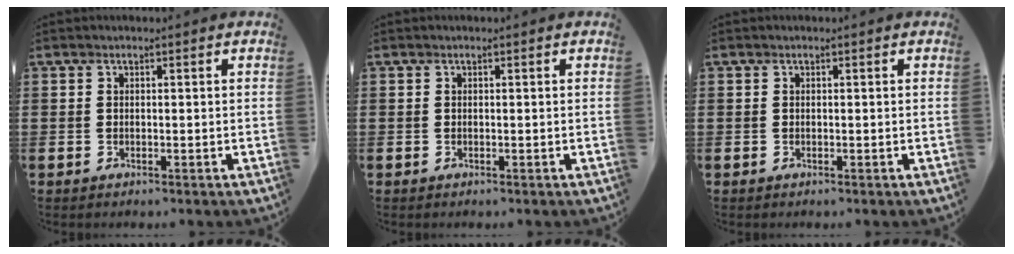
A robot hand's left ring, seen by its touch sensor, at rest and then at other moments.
{"total": 0.0}
{"total": 0.0}